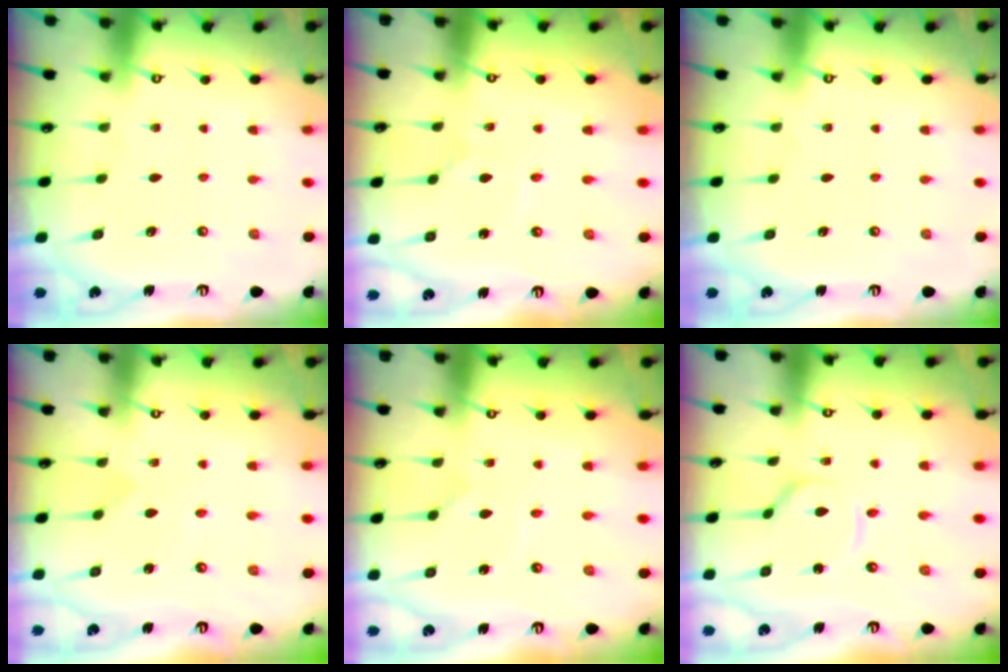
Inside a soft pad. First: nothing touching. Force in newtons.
{"total": 2.1, "press": 2.1, "slide": 0.1}
{"total": 0.0}
{"total": 2.3, "press": 2.3, "slide": 0.2}
{"total": 2.6, "press": 2.6, "slide": 0.1}
{"total": 4.2, "press": 4.2, "slide": 0.3}